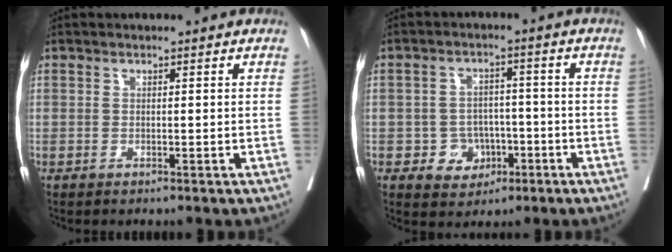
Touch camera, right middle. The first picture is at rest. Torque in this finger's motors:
{"motor_torque": [-0.15, -0.10, 0.15, 0.00]}